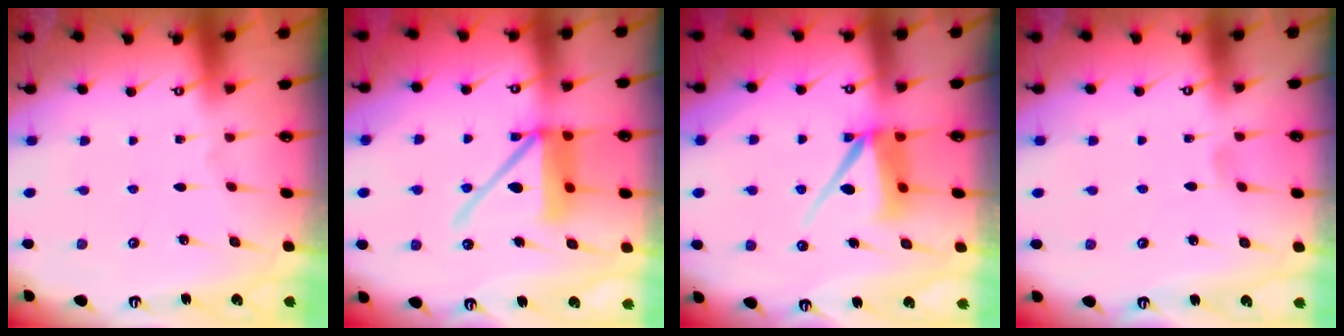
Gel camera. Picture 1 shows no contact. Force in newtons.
{"total": 13.7, "press": 13.6, "slide": 1.8}
{"total": 8.5, "press": 8.5, "slide": 1.0}
{"total": 2.8, "press": 2.8, "slide": 0.4}